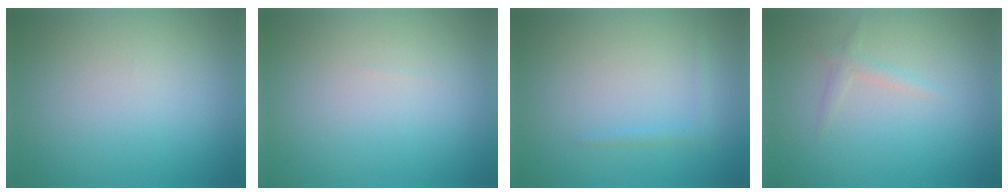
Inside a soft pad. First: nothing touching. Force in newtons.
{"total": 0.0}
{"total": 1.1, "press": 1.1, "slide": 0.1}
{"total": 1.1, "press": 1.1, "slide": 0.0}